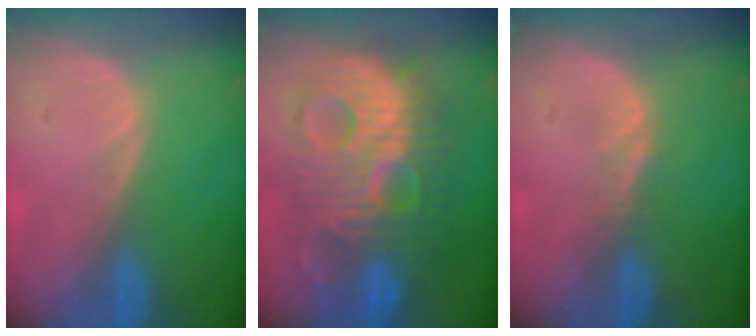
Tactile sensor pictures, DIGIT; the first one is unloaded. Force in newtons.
{"total": 13.4, "press": 13.4, "slide": 1.0}
{"total": 1.1, "press": 1.1, "slide": 0.1}